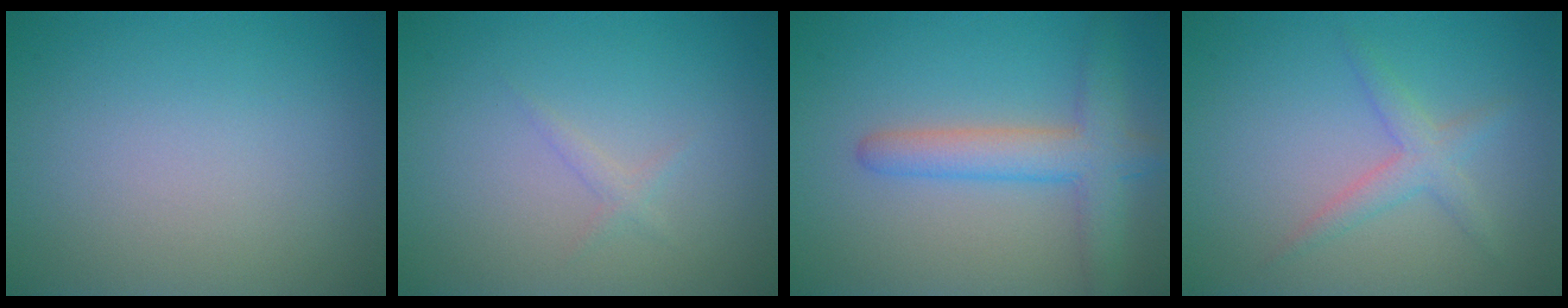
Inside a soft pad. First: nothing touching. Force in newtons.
{"total": 0.8, "press": 0.8, "slide": 0.0}
{"total": 4.4, "press": 4.4, "slide": 0.3}
{"total": 2.1, "press": 2.1, "slide": 0.1}